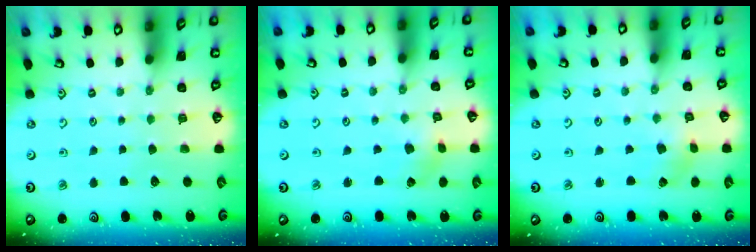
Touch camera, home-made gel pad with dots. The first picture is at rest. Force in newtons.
{"total": 1.2, "press": 1.2, "slide": 0.2}
{"total": 1.2, "press": 1.2, "slide": 0.2}